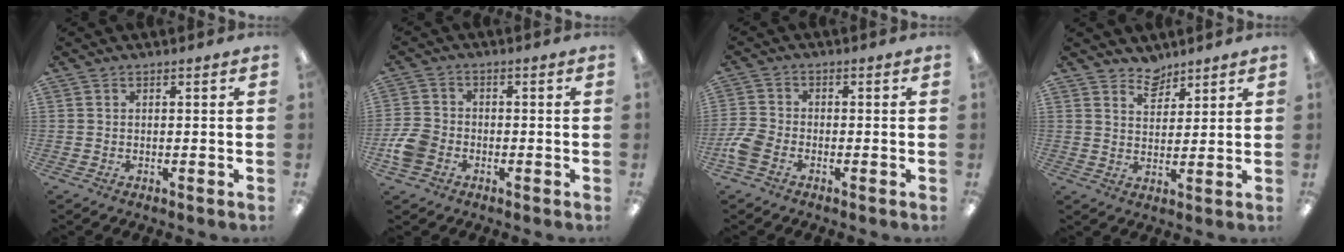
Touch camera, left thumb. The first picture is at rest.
{"total": 6.2, "force": [-2.4, 4.7, 3.1], "torque": [-0.066, 0.016, -0.043]}
{"total": 4.8, "force": [-2.3, 3.1, 2.8], "torque": [-0.060, 0.009, -0.042]}
{"total": 5.3, "force": [4.6, 2.5, 1.0], "torque": [-0.016, -0.026, 0.085]}